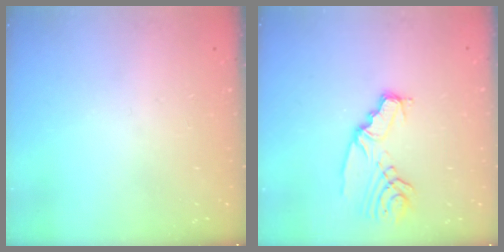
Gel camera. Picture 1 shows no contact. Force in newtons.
{"total": 9.0, "press": 9.0, "slide": 0.7}